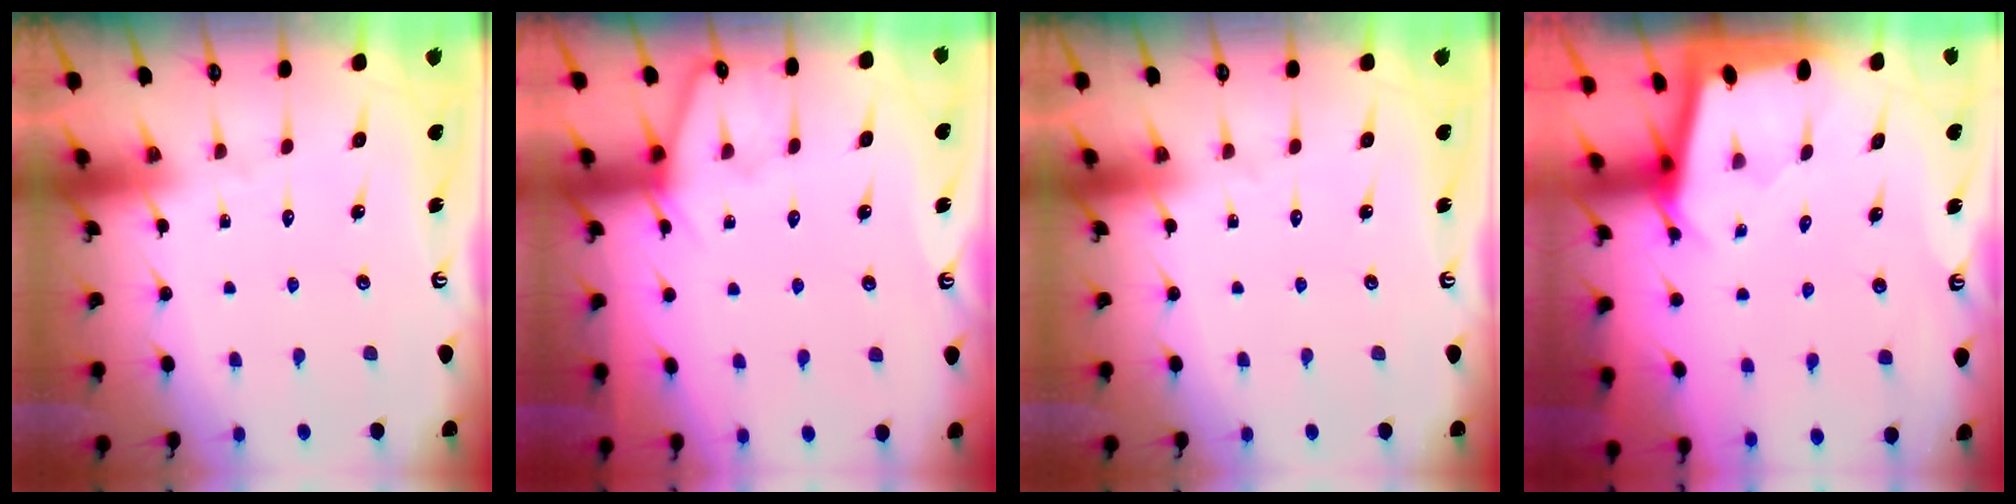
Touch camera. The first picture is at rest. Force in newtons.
{"total": 5.9, "press": 5.9, "slide": 0.6}
{"total": 0.0}
{"total": 2.3, "press": 2.3, "slide": 0.1}